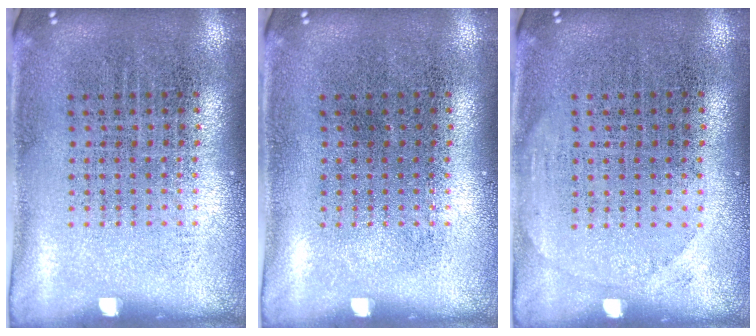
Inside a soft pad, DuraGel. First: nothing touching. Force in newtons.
{"total": 0.0}
{"total": 0.9, "press": 0.9, "slide": 0.1}